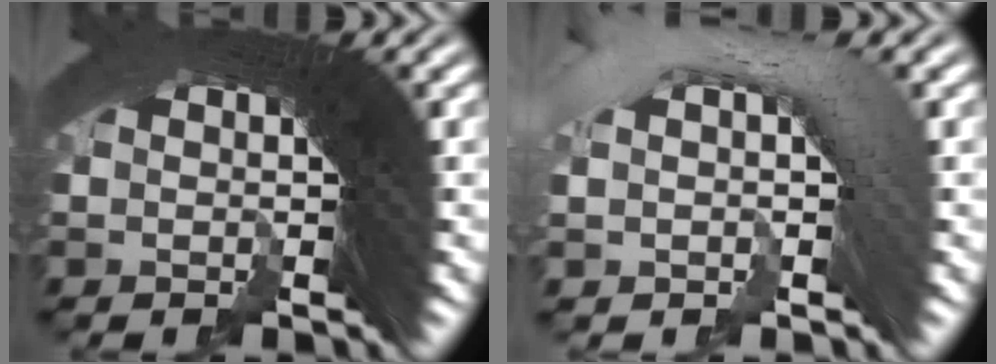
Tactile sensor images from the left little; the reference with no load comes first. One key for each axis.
{"total": 2.6, "fx": 0.8, "fy": 0.6, "fz": 2.4, "tx": -0.033, "ty": 0.031, "tz": 0.006}